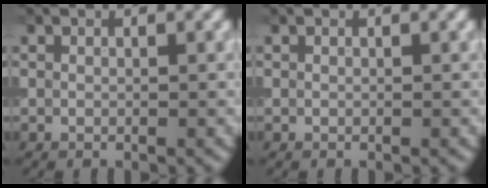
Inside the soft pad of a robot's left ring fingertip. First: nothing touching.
{"total": 0.0}